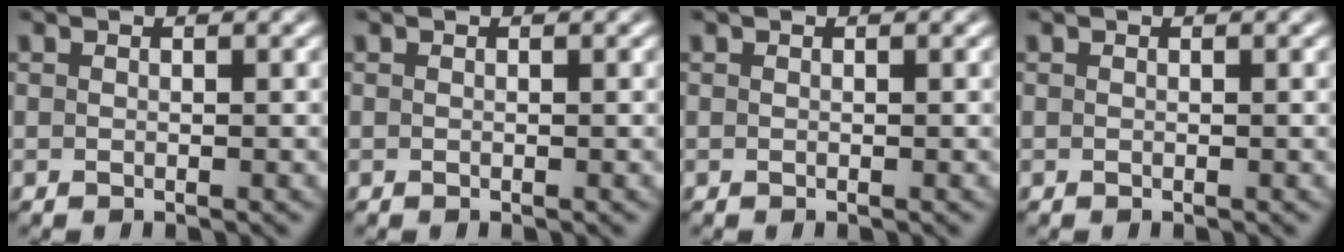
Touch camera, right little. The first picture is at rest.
{"total": 0.0}
{"total": 0.0}
{"total": 0.0}